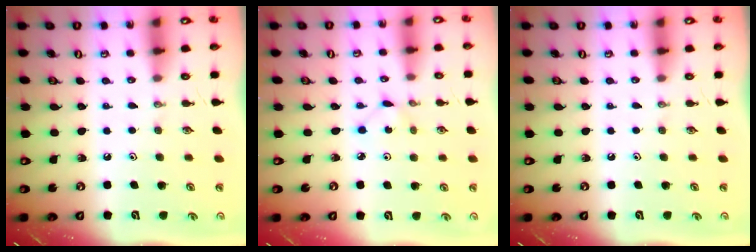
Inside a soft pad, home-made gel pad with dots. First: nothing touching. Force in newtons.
{"total": 1.3, "press": 1.3, "slide": 0.1}
{"total": 0.0}